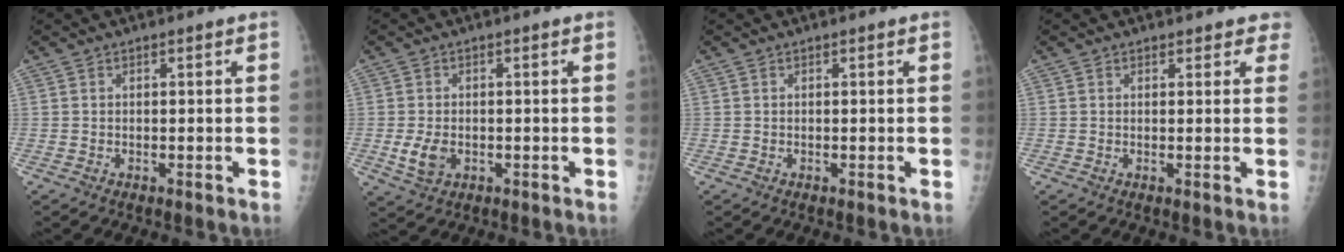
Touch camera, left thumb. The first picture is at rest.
{"total": 4.2, "force": [-1.0, 2.9, 2.9], "torque": [-0.057, -0.004, -0.013]}
{"total": 0.0}
{"total": 3.0, "force": [2.6, 1.4, 0.4], "torque": [0.031, -0.008, 0.014]}